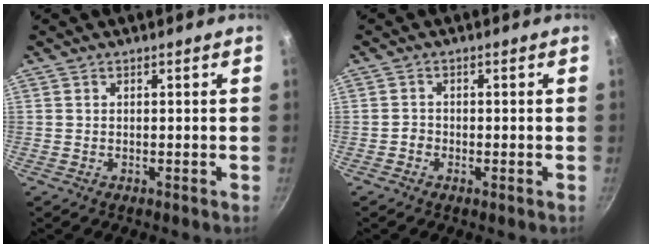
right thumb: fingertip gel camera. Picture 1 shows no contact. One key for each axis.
{"total": 1.4, "fx": -0.7, "fy": 1.0, "fz": 0.7, "tx": -0.008, "ty": 0.002, "tz": -0.018}